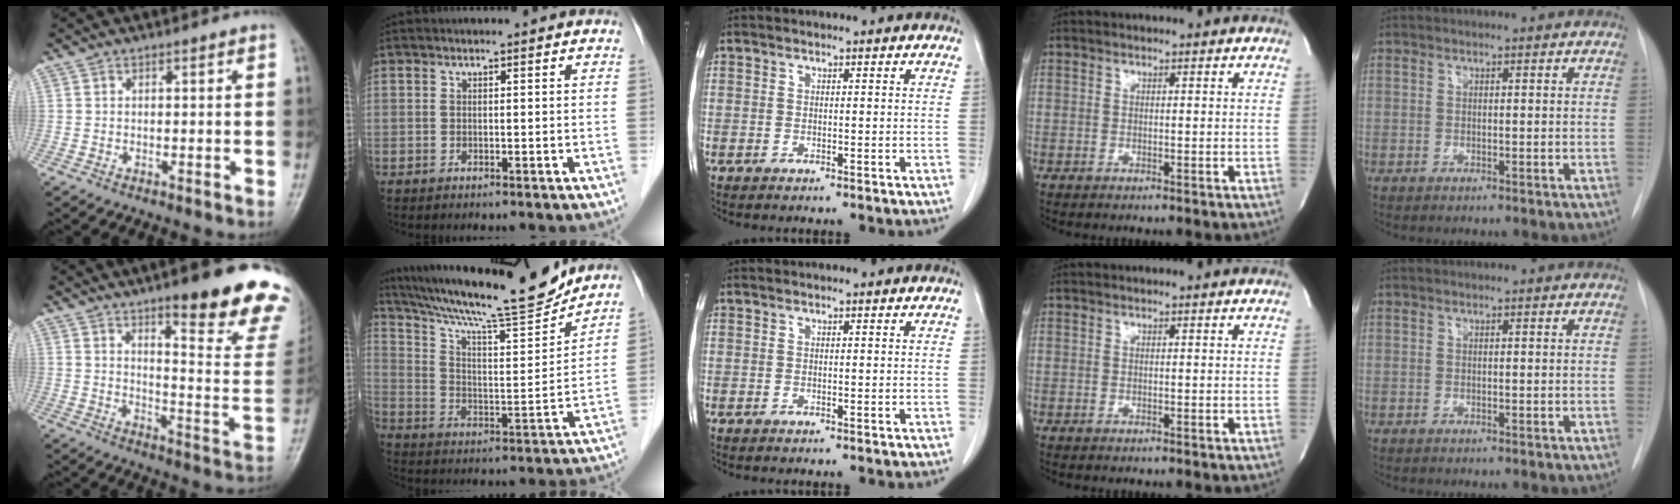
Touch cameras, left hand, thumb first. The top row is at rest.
{"thumb": {"total": 20.0, "force": [13.1, 4.0, 14.6], "torque": [-0.155, -0.084, 0.178]}, "index": {"total": 19.1, "force": [17.2, 0.4, 8.3], "torque": [-0.147, -0.015, 0.271]}}